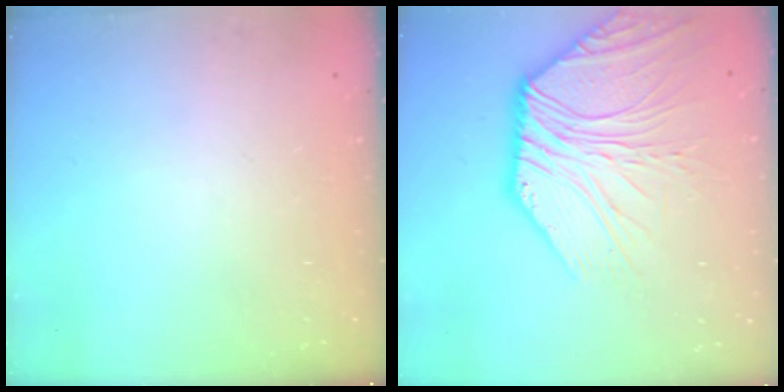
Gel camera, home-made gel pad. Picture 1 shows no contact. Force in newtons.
{"total": 10.6, "press": 10.5, "slide": 1.3}